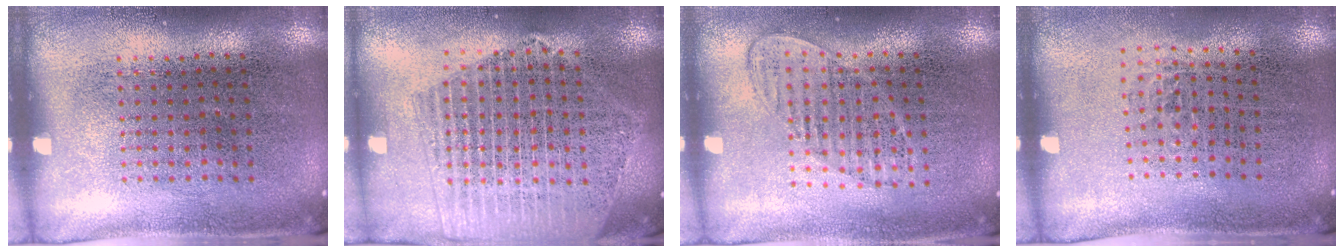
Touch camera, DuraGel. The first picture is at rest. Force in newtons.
{"total": 2.0, "press": 1.8, "slide": 0.9}
{"total": 1.2, "press": 1.1, "slide": 0.5}
{"total": 0.6, "press": 0.5, "slide": 0.5}